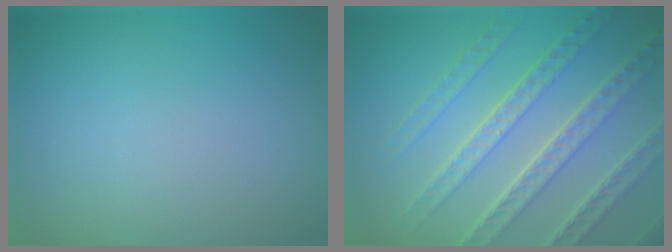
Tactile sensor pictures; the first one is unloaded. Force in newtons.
{"total": 8.3, "press": 5.7, "slide": 5.9}